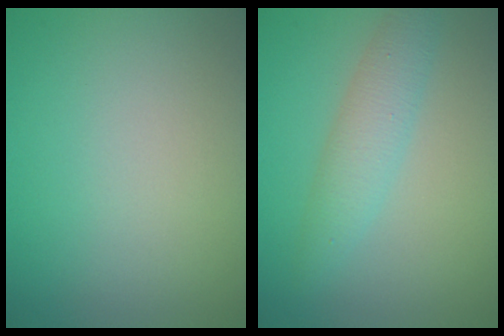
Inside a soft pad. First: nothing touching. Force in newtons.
{"total": 2.9, "press": 2.9, "slide": 0.1}